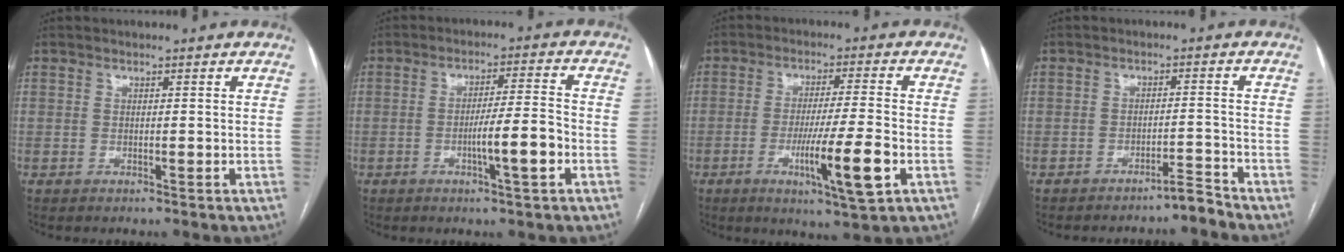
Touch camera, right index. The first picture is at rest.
{"total": 6.9, "force": [-2.5, 0.0, 6.5], "torque": [-0.102, 0.001, -0.041]}
{"total": 10.5, "force": [-3.7, -0.2, 9.9], "torque": [-0.166, -0.022, -0.061]}
{"total": 2.9, "force": [-2.8, -0.5, 0.3], "torque": [0.004, -0.007, -0.044]}